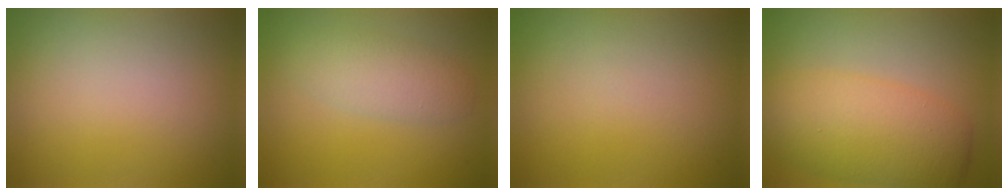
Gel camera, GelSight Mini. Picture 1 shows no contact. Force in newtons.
{"total": 2.8, "press": 2.8, "slide": 0.1}
{"total": 0.0}
{"total": 6.6, "press": 6.6, "slide": 0.1}